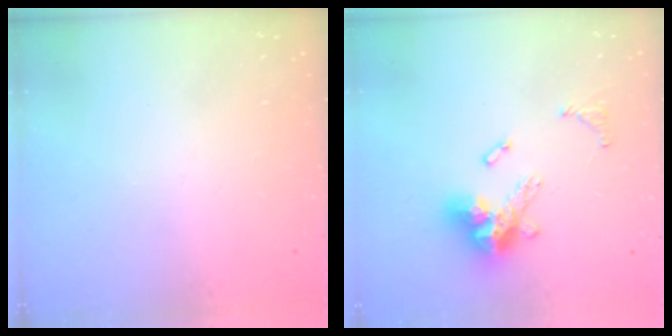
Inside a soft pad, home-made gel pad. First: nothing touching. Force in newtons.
{"total": 13.4, "press": 13.4, "slide": 0.9}